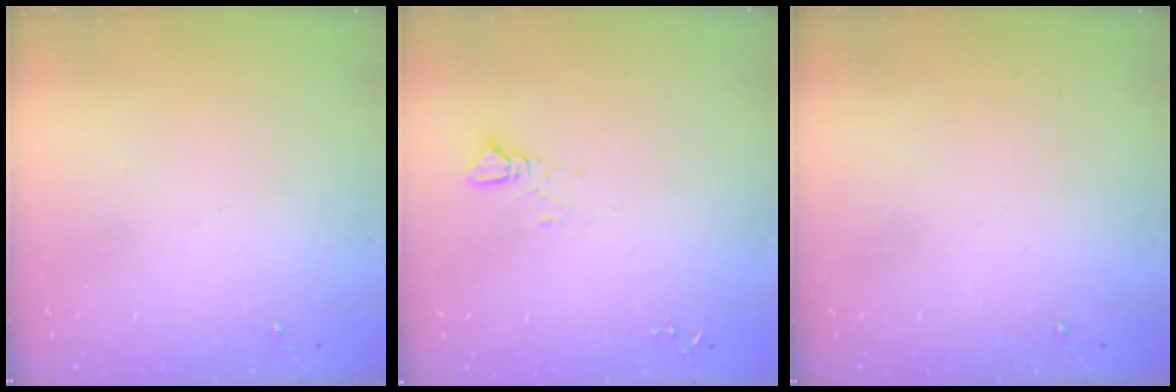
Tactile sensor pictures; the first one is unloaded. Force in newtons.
{"total": 2.4, "press": 2.4, "slide": 0.1}
{"total": 0.0}